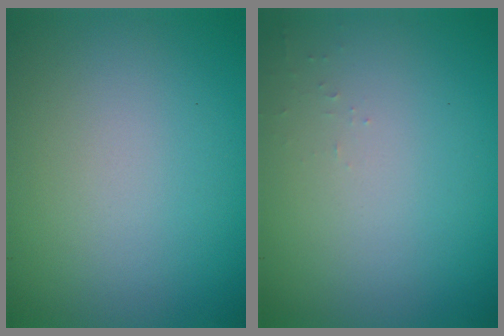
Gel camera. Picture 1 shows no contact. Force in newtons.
{"total": 0.5, "press": 0.5, "slide": 0.2}